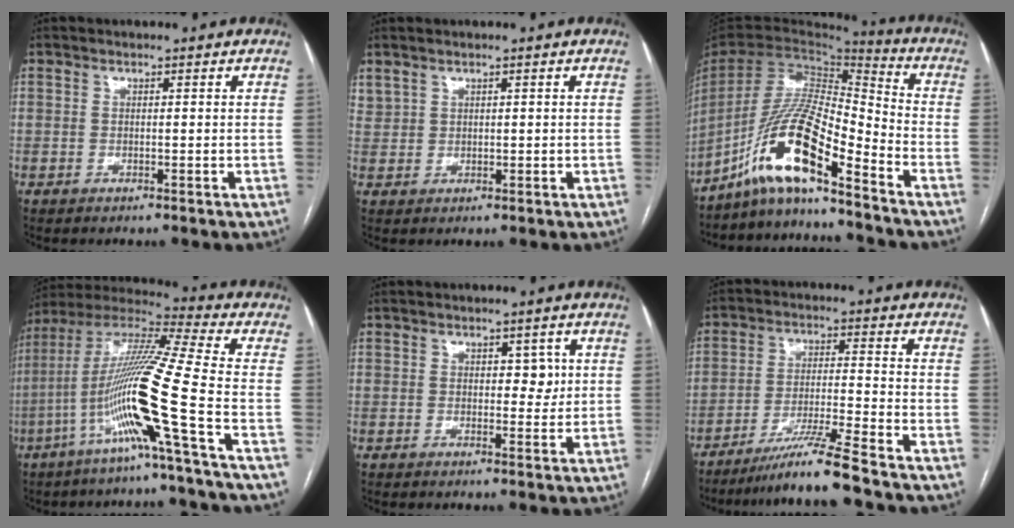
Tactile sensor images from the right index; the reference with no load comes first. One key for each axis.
{"total": 2.1, "fx": 1.5, "fy": 1.3, "fz": 0.5, "tx": -0.016, "ty": 0.010, "tz": 0.039}
{"total": 14.5, "fx": -10.2, "fy": 1.3, "fz": 10.2, "tx": -0.201, "ty": 0.005, "tz": -0.189}
{"total": 17.6, "fx": -6.4, "fy": -2.0, "fz": 16.3, "tx": -0.324, "ty": -0.005, "tz": -0.131}
{"total": 3.1, "fx": 0.8, "fy": 1.7, "fz": 2.4, "tx": -0.024, "ty": 0.001, "tz": 0.010}
{"total": 9.1, "fx": -7.4, "fy": -2.2, "fz": 4.7, "tx": -0.079, "ty": -0.022, "tz": -0.133}